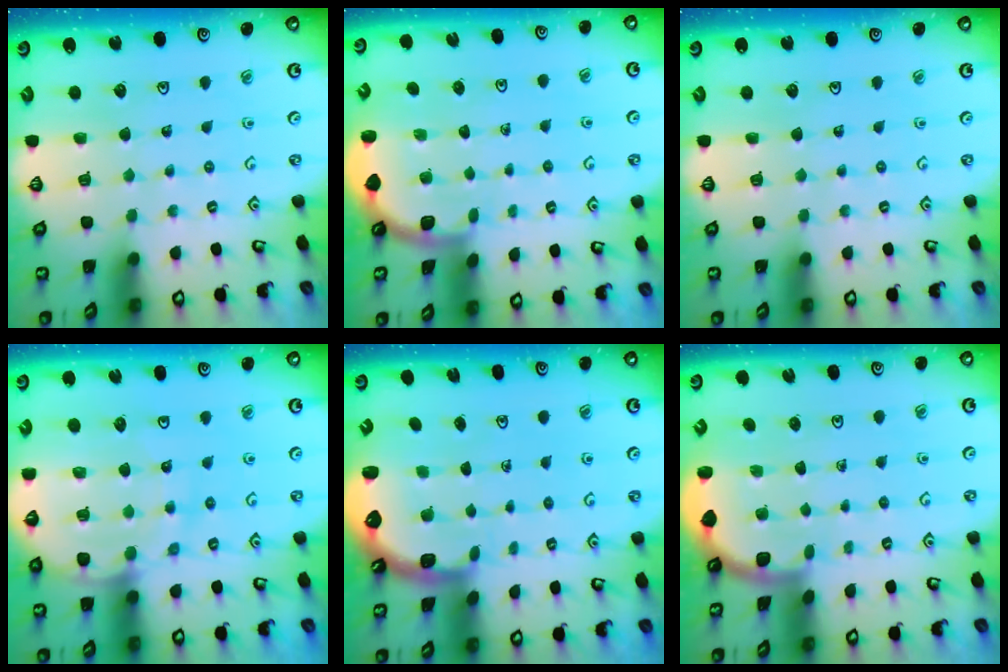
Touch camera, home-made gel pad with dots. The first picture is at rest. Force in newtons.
{"total": 1.8, "press": 1.8, "slide": 0.2}
{"total": 0.0}
{"total": 10.7, "press": 10.7, "slide": 1.0}
{"total": 1.9, "press": 1.7, "slide": 0.6}
{"total": 2.2, "press": 2.2, "slide": 0.1}